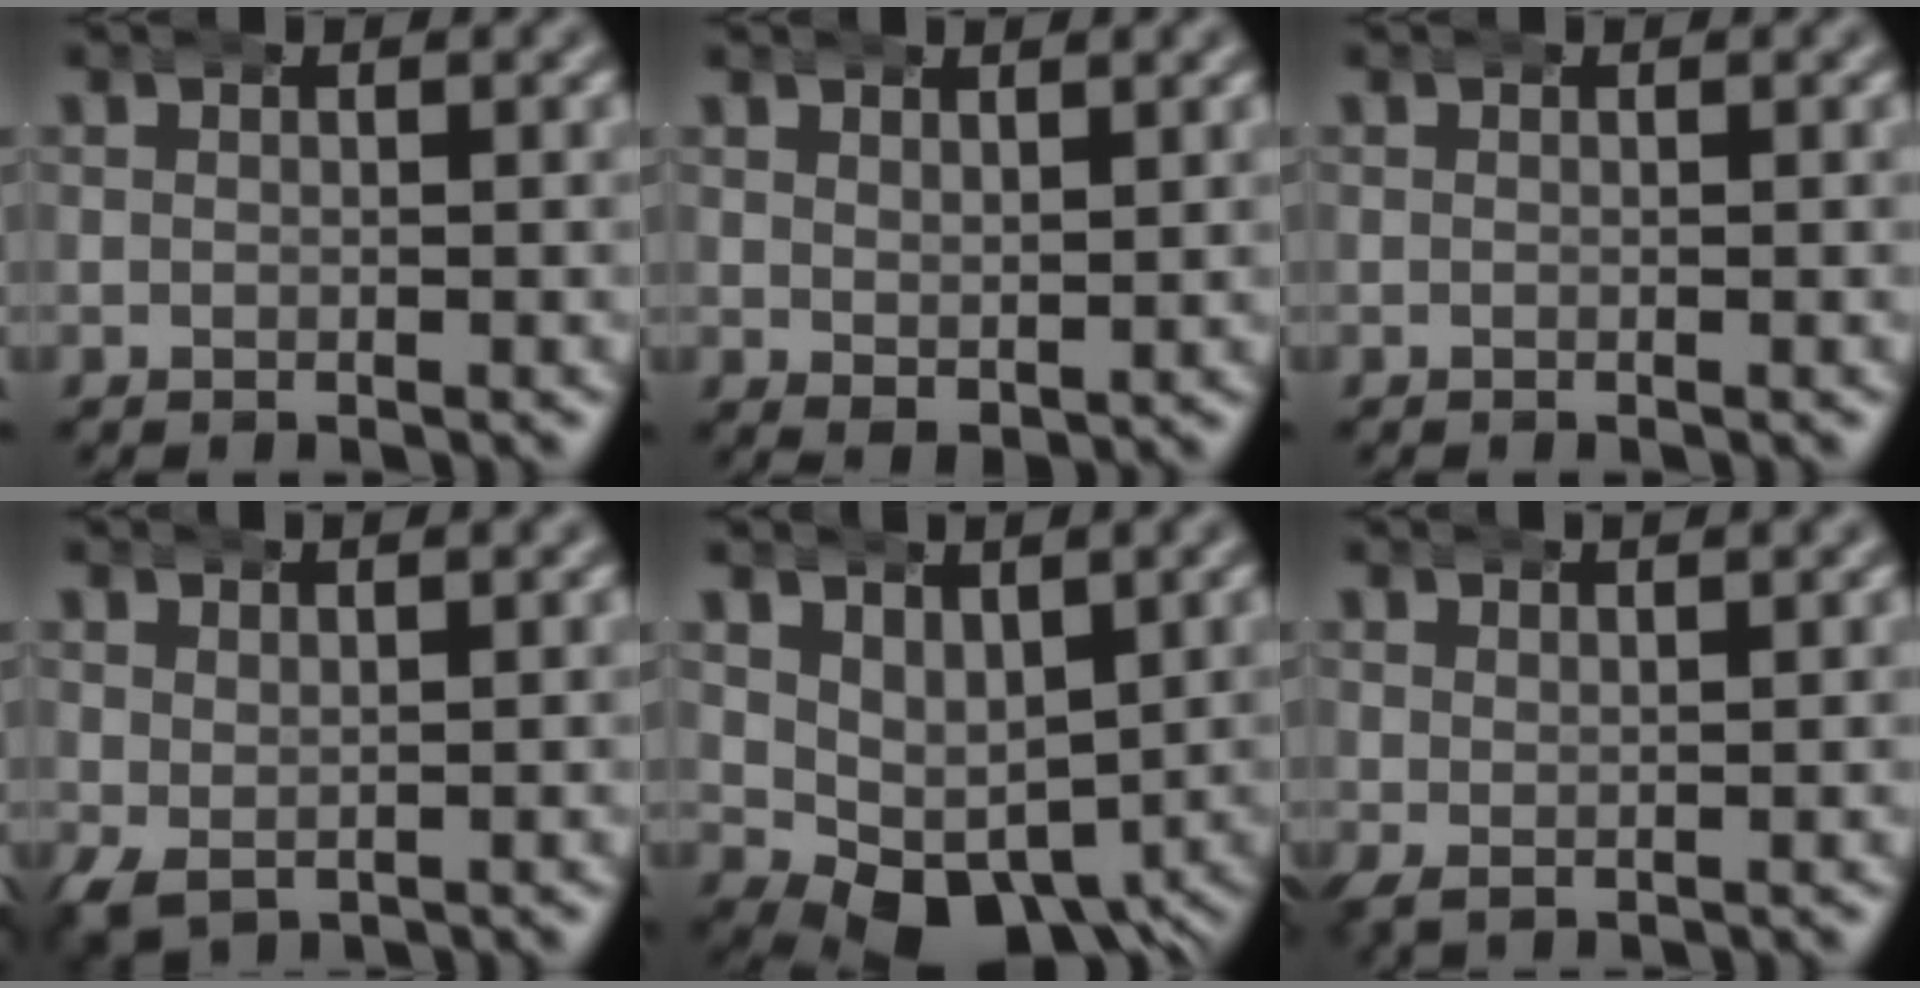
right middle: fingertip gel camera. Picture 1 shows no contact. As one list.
[{"total": 2.1, "force": [0.9, 1.0, 1.6], "torque": [-0.025, -0.015, 0.027]}, {"total": 0.0}, {"total": 2.4, "force": [0.8, 1.5, 1.7], "torque": [-0.032, -0.013, 0.024]}, {"total": 6.9, "force": [-0.8, 5.0, 4.6], "torque": [-0.091, -0.038, -0.003]}, {"total": 2.3, "force": [1.8, 0.6, 1.3], "torque": [-0.017, -0.003, 0.033]}]